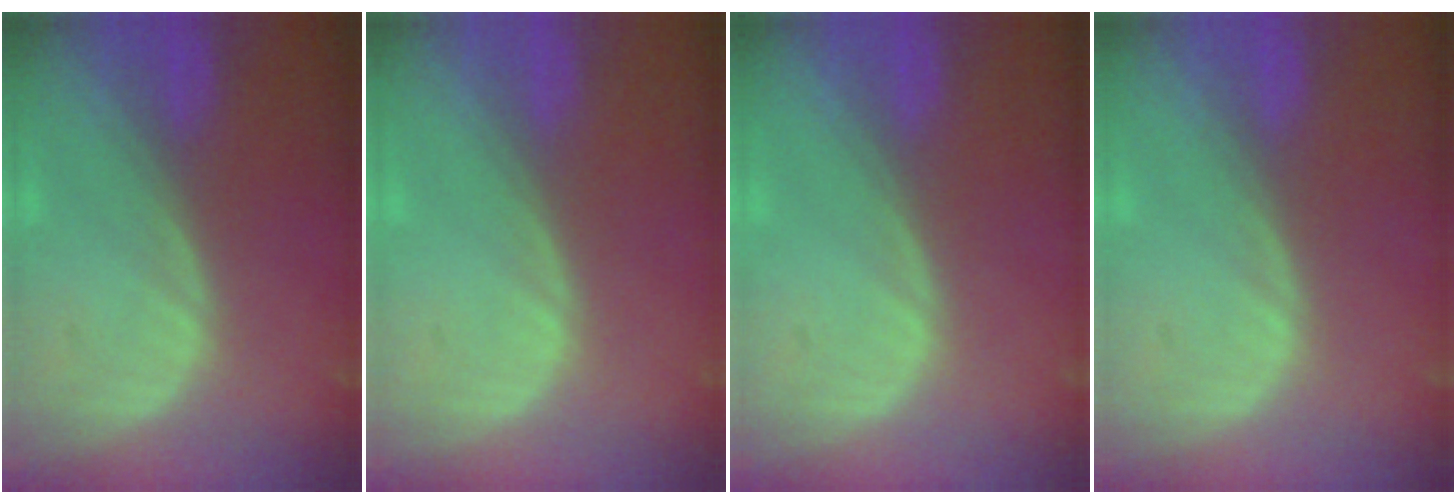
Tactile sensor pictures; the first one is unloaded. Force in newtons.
{"total": 0.0}
{"total": 0.0}
{"total": 0.0}